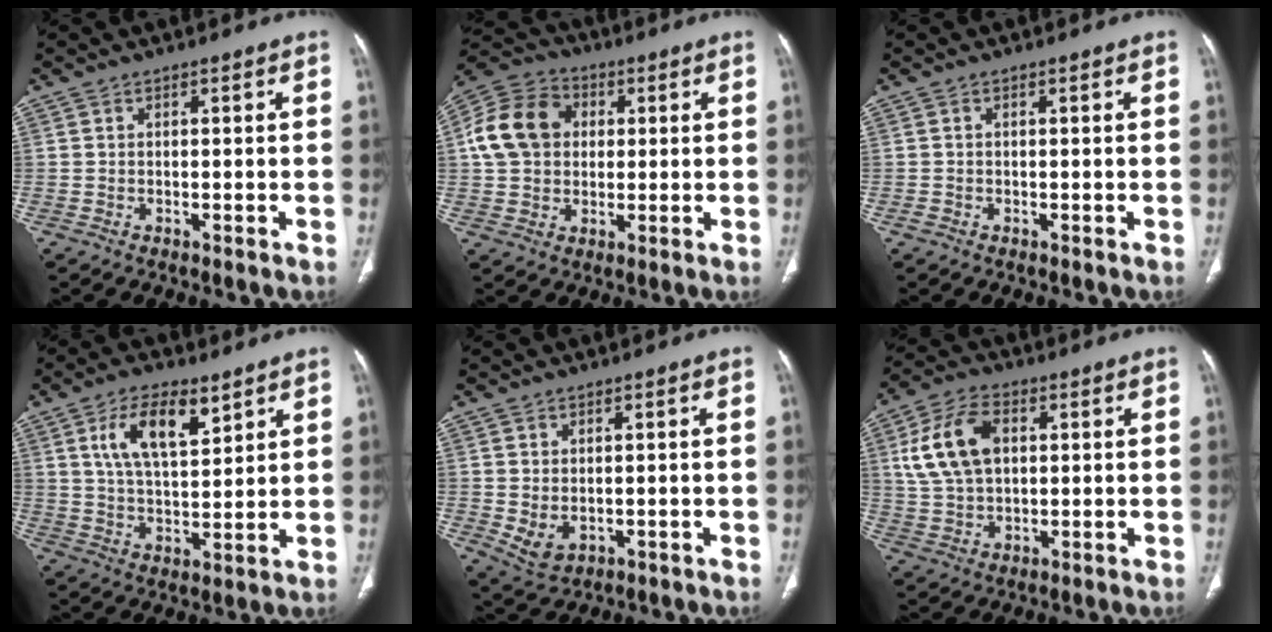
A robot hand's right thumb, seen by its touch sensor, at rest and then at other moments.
{"total": 13.4, "force": [2.4, 10.4, 8.1], "torque": [-0.142, 0.018, 0.035]}
{"total": 0.7, "force": [-0.3, 0.5, 0.2], "torque": [-0.004, 0.001, -0.006]}
{"total": 11.3, "force": [5.6, 5.1, 8.5], "torque": [-0.138, -0.022, 0.109]}
{"total": 4.5, "force": [-0.2, 3.2, 3.2], "torque": [-0.058, -0.008, 0.014]}
{"total": 12.5, "force": [3.0, 7.9, 9.2], "torque": [-0.171, 0.009, 0.056]}